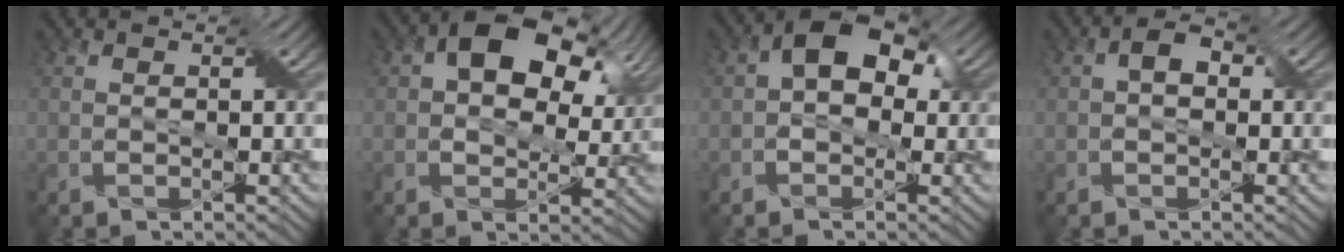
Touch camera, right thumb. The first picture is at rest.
{"total": 12.7, "force": [4.8, 7.7, 8.9], "torque": [-0.149, 0.010, 0.080]}
{"total": 7.6, "force": [1.3, 5.0, 5.5], "torque": [-0.081, 0.021, 0.006]}
{"total": 2.6, "force": [0.1, 1.7, 1.9], "torque": [-0.033, 0.006, -0.005]}